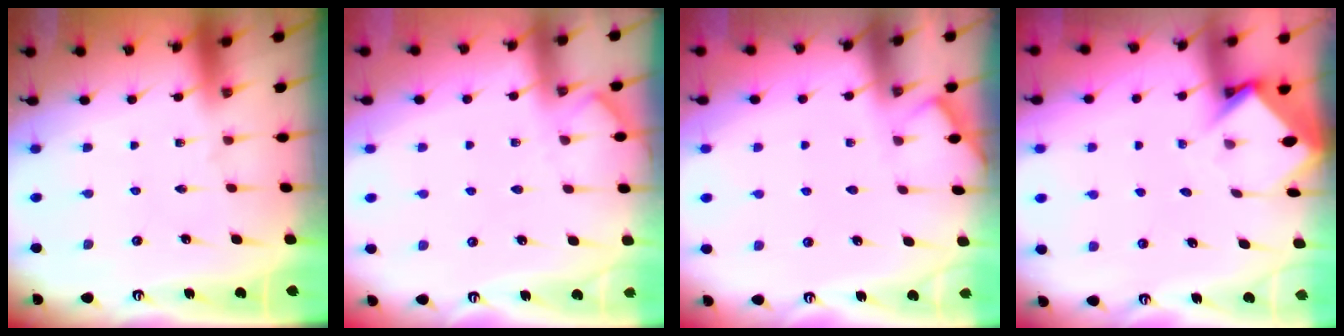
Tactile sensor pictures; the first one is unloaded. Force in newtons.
{"total": 3.2, "press": 3.2, "slide": 0.6}
{"total": 2.5, "press": 2.4, "slide": 0.4}
{"total": 3.6, "press": 3.6, "slide": 0.2}